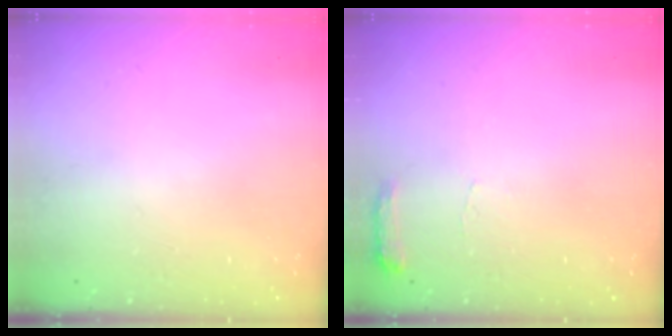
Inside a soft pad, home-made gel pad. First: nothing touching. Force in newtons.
{"total": 5.6, "press": 5.6, "slide": 0.7}